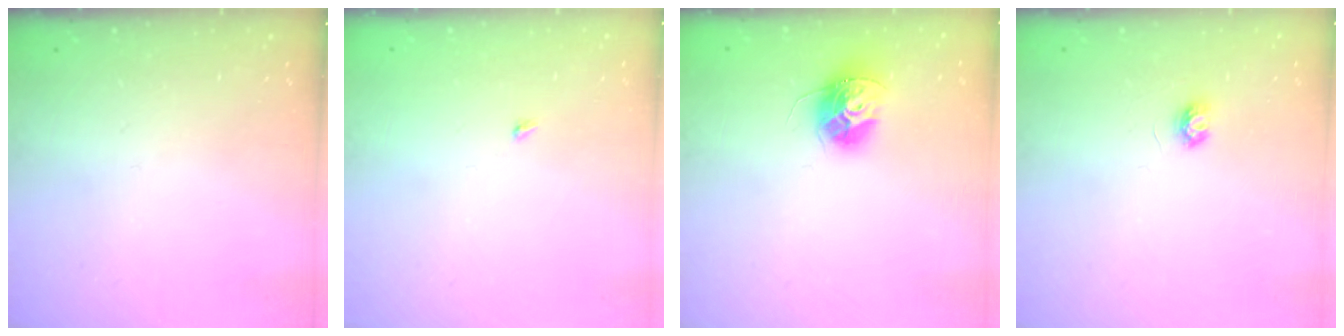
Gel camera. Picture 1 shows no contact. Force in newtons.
{"total": 1.9, "press": 1.9, "slide": 0.3}
{"total": 11.1, "press": 11.1, "slide": 0.5}
{"total": 3.5, "press": 3.4, "slide": 0.3}